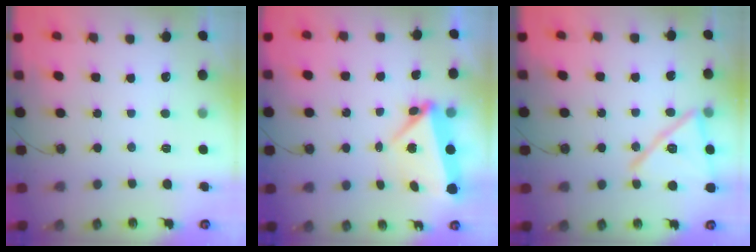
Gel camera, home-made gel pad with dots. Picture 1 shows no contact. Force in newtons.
{"total": 6.0, "press": 5.7, "slide": 1.7}
{"total": 17.8, "press": 16.7, "slide": 6.1}